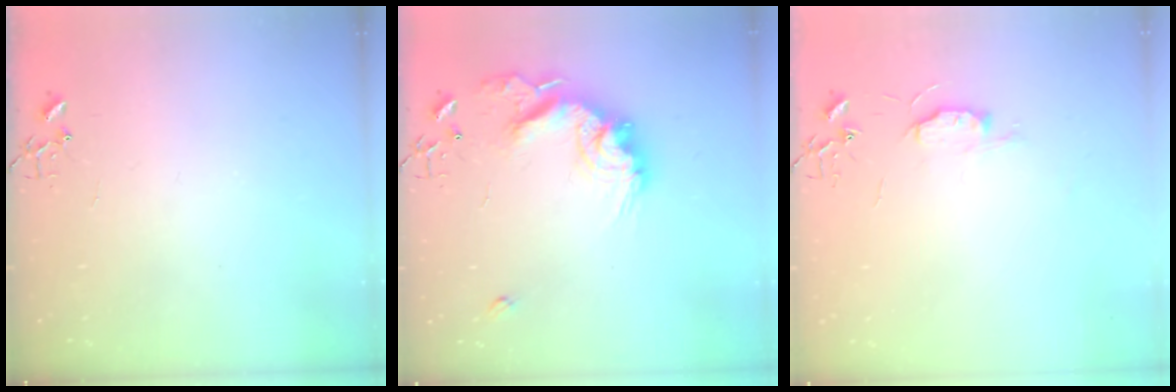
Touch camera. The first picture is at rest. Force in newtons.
{"total": 18.2, "press": 18.0, "slide": 2.2}
{"total": 6.4, "press": 6.4, "slide": 0.8}